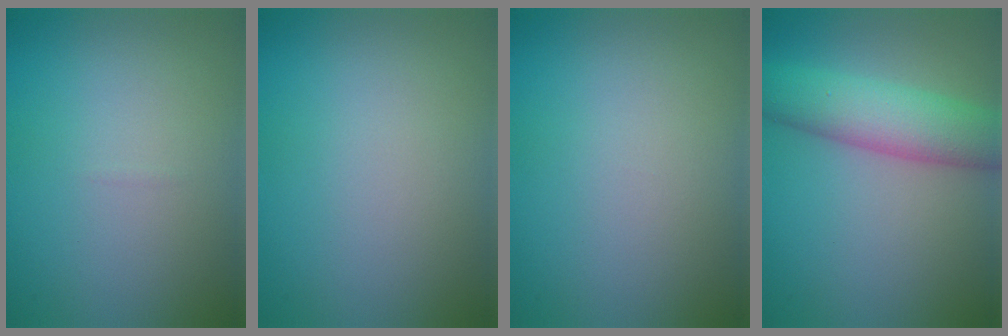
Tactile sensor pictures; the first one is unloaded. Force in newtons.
{"total": 0.0}
{"total": 0.0}
{"total": 6.6, "press": 6.6, "slide": 0.1}